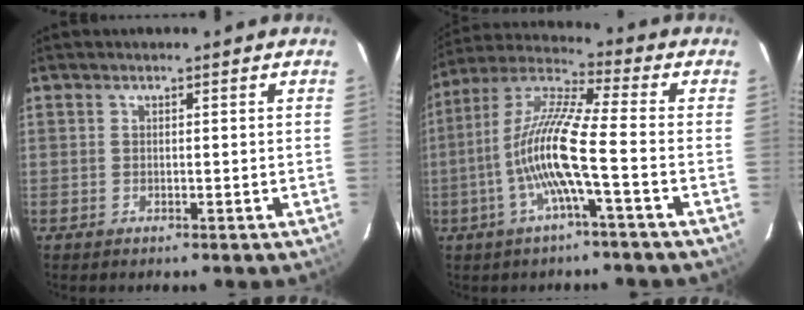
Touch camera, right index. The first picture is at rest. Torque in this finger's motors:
{"motor_torque": [1.35, -0.79, 0.97, 0.21]}